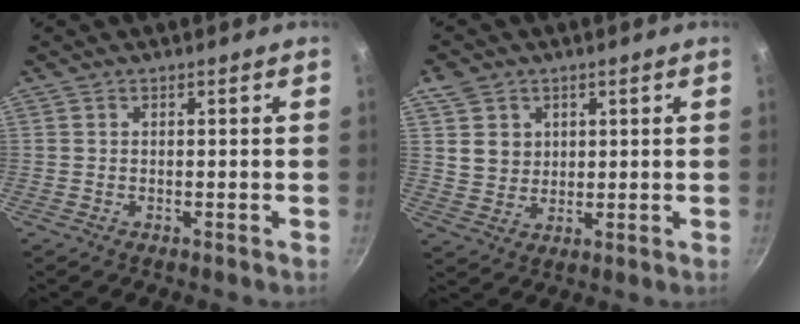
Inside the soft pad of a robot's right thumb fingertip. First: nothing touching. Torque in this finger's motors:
{"motor_torque": [-1.00, 1.14, 0.31, -0.16, 0.06]}